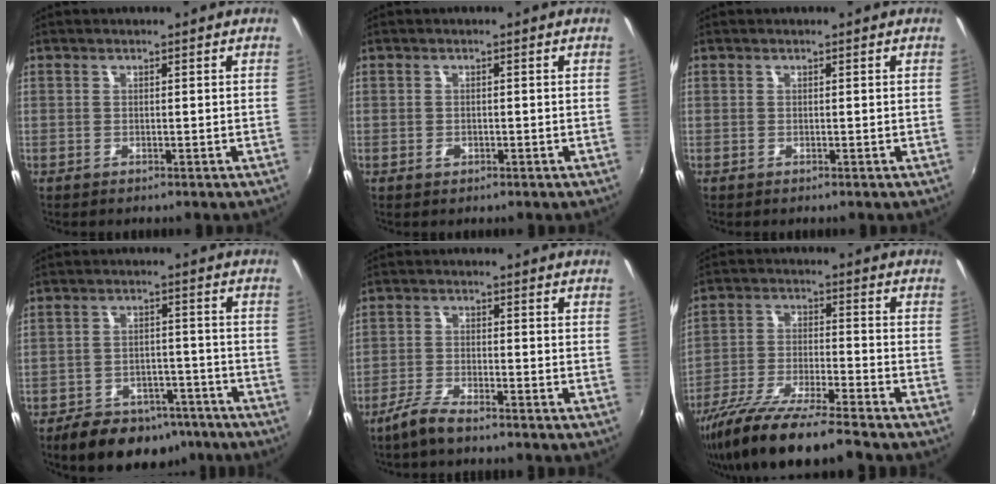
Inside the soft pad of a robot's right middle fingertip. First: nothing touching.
{"total": 1.2, "force": [-0.6, 0.9, 0.6], "torque": [-0.009, -0.002, -0.009]}
{"total": 0.0}
{"total": 14.5, "force": [-10.6, 7.7, 6.3], "torque": [-0.133, 0.008, -0.138]}
{"total": 4.7, "force": [-3.9, 0.7, 2.6], "torque": [-0.072, -0.003, -0.078]}
{"total": 14.2, "force": [-11.7, 0.6, 8.0], "torque": [-0.164, -0.028, -0.214]}